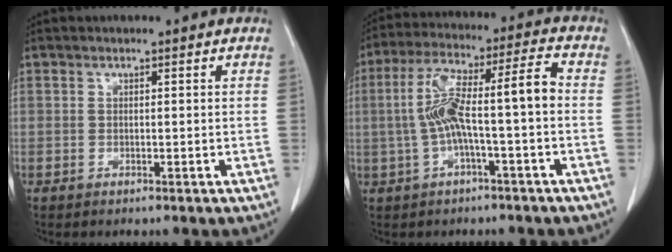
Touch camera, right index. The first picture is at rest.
{"total": 10.8, "force": [-1.1, 1.4, 10.6], "torque": [-0.208, 0.045, -0.017]}